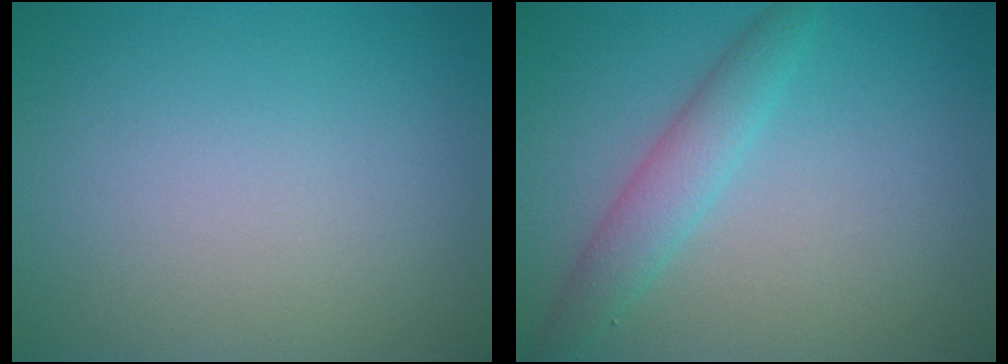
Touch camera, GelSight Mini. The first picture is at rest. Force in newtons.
{"total": 2.8, "press": 2.8, "slide": 0.1}